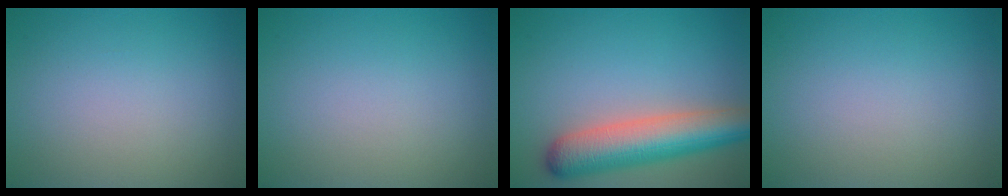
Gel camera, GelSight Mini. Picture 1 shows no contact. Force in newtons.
{"total": 0.0}
{"total": 7.4, "press": 7.4, "slide": 0.5}
{"total": 0.0}